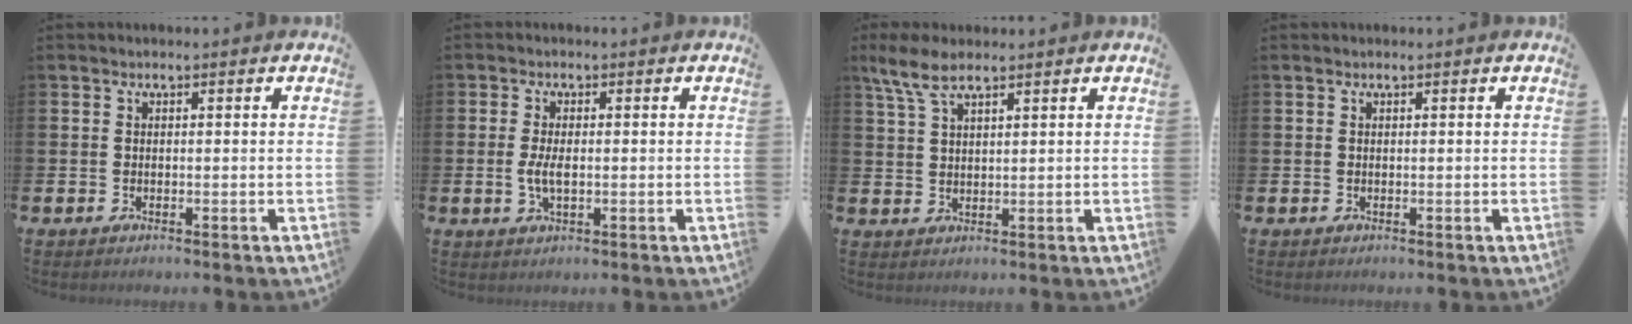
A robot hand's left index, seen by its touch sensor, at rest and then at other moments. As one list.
[{"total": 2.8, "force": [-0.3, 1.3, 2.5], "torque": [-0.048, 0.004, -0.006]}, {"total": 5.4, "force": [4.0, 1.6, 3.2], "torque": [-0.065, -0.010, 0.071]}, {"total": 0.0}]